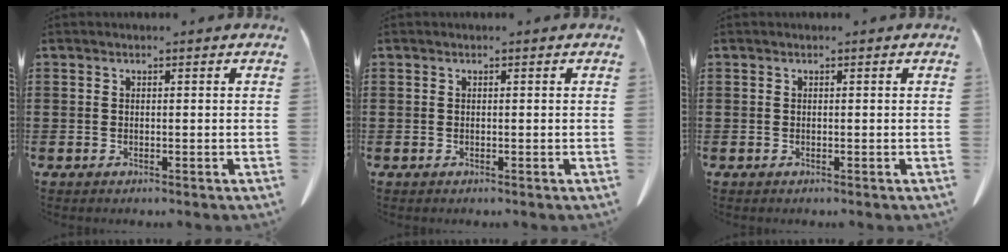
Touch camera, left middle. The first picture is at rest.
{"total": 0.0}
{"total": 0.0}